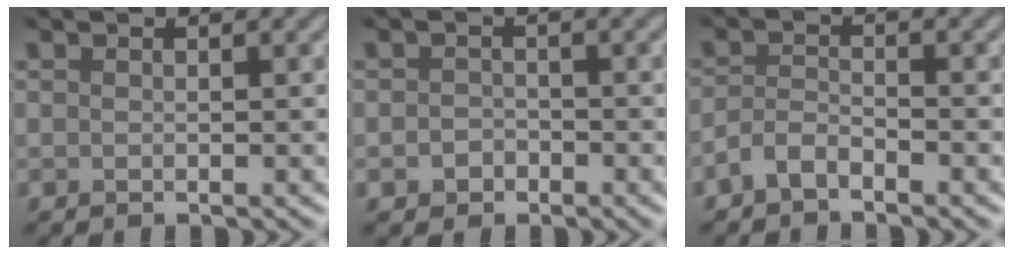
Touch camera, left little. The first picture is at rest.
{"total": 1.3, "force": [-0.6, 1.1, 0.4], "torque": [-0.003, 0.002, -0.014]}
{"total": 1.9, "force": [-1.5, 0.7, 0.9], "torque": [-0.022, 0.006, -0.037]}